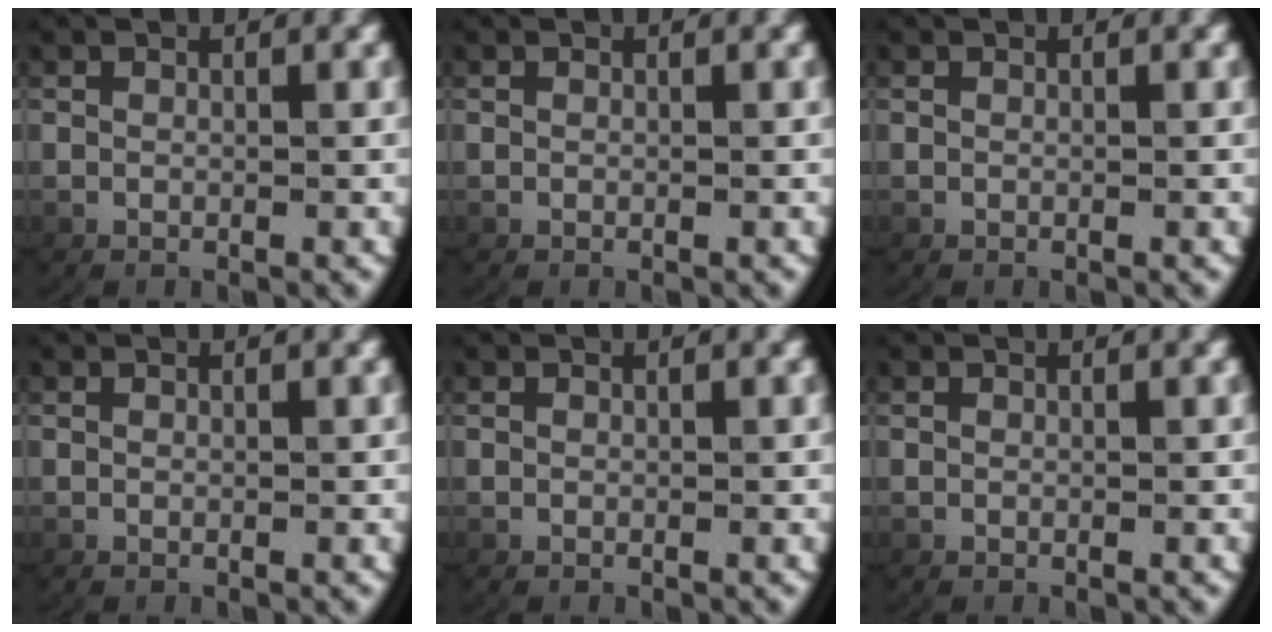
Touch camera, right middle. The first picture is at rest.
{"total": 0.0}
{"total": 0.0}
{"total": 0.0}
{"total": 0.0}
{"total": 0.0}